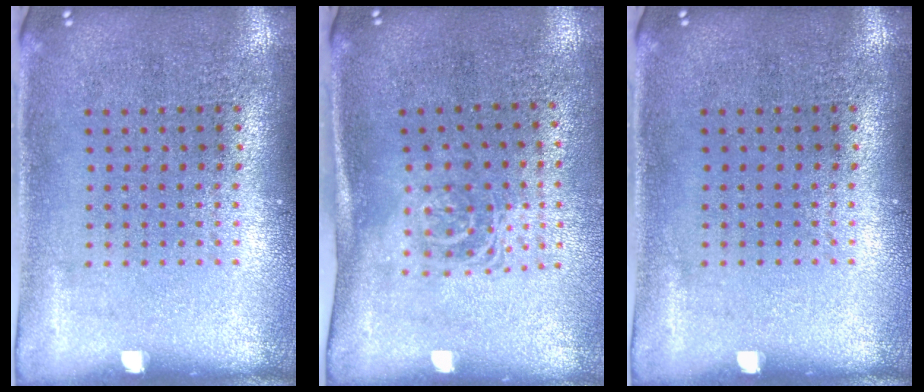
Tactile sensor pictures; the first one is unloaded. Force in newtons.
{"total": 1.6, "press": 1.1, "slide": 1.1}
{"total": 0.0}